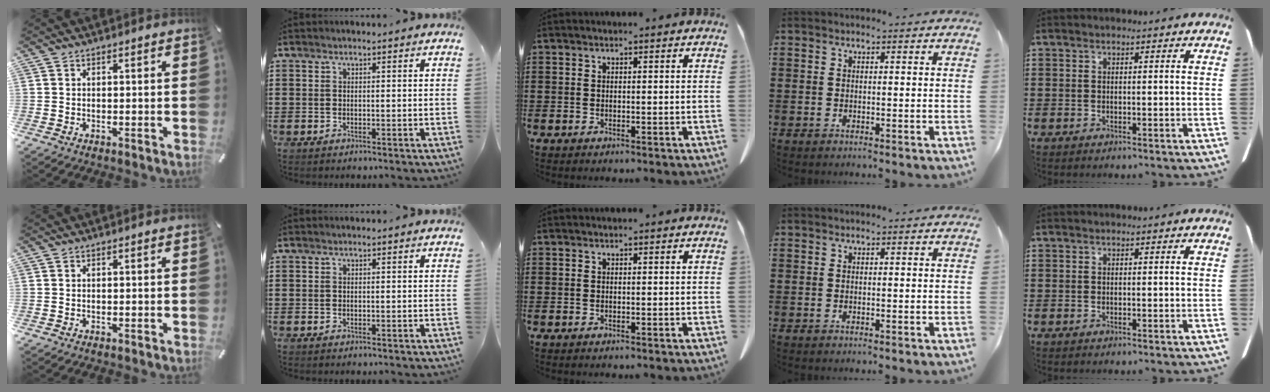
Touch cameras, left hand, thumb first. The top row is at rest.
{}